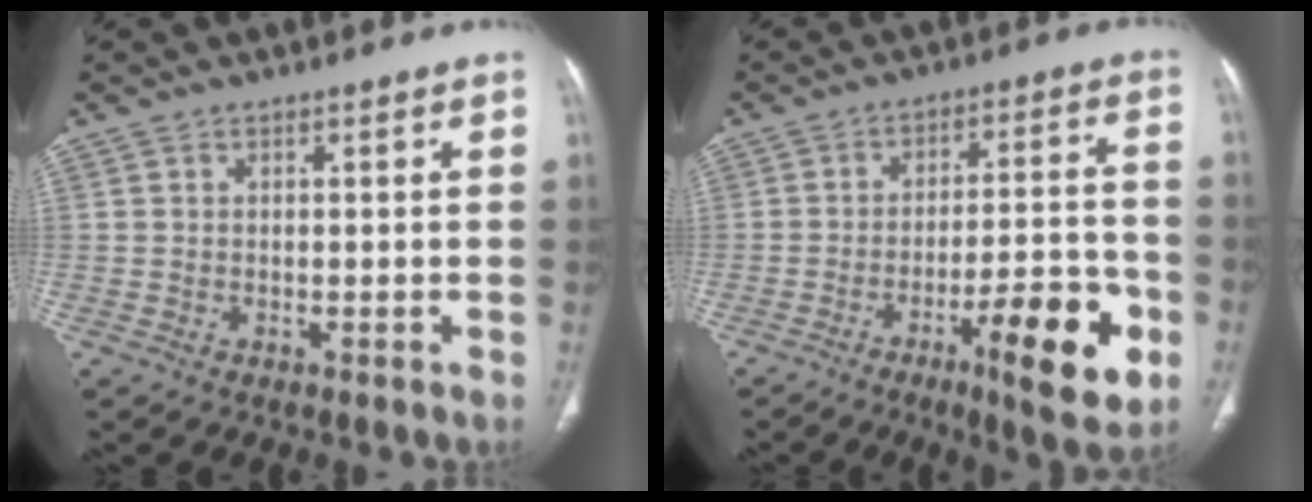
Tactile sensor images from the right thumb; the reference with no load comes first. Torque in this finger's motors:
{"motor_torque": [0.16, 0.42, 1.15, -0.65, 0.08]}